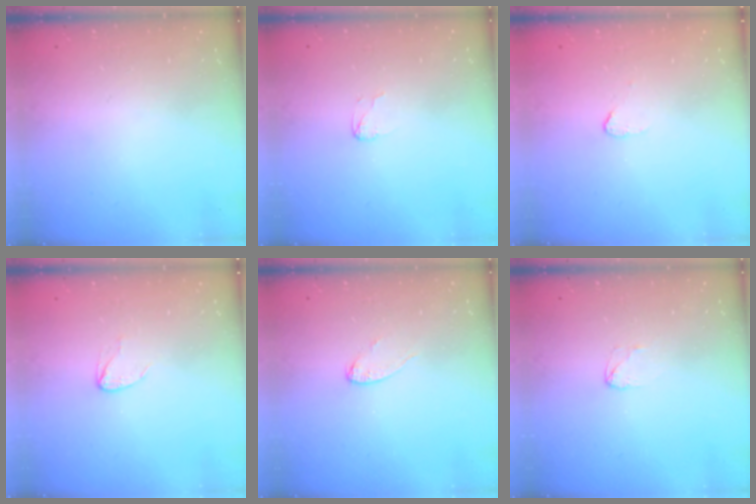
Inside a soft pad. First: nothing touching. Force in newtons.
{"total": 2.9, "press": 2.8, "slide": 0.3}
{"total": 2.6, "press": 2.6, "slide": 0.2}
{"total": 2.7, "press": 2.7, "slide": 0.3}
{"total": 3.9, "press": 3.9, "slide": 0.3}
{"total": 2.5, "press": 2.5, "slide": 0.2}